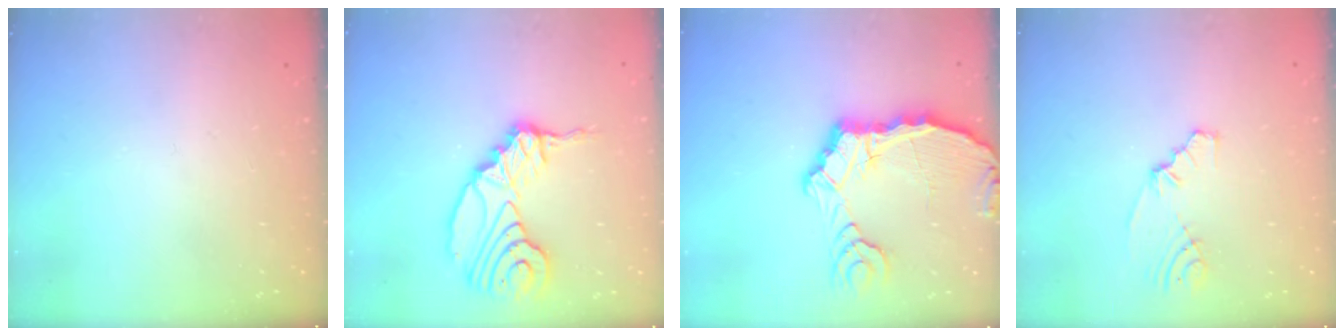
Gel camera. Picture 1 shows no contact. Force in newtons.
{"total": 16.4, "press": 15.6, "slide": 5.2}
{"total": 10.7, "press": 10.7, "slide": 1.4}
{"total": 4.3, "press": 2.5, "slide": 3.6}